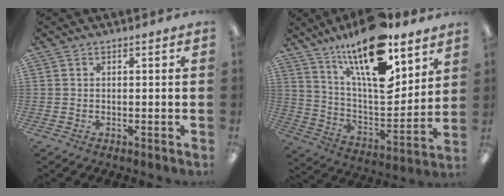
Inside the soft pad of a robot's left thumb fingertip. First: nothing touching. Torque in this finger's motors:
{"motor_torque": [2.31, 2.70, 1.37, -1.40, 0.57]}